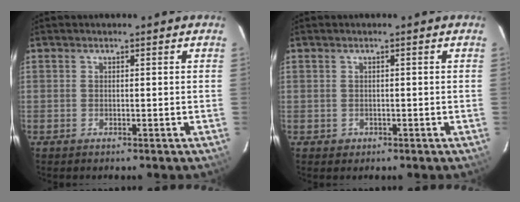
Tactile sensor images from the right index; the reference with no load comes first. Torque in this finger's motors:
{"motor_torque": [-0.07, -0.03, -0.11, -0.08]}